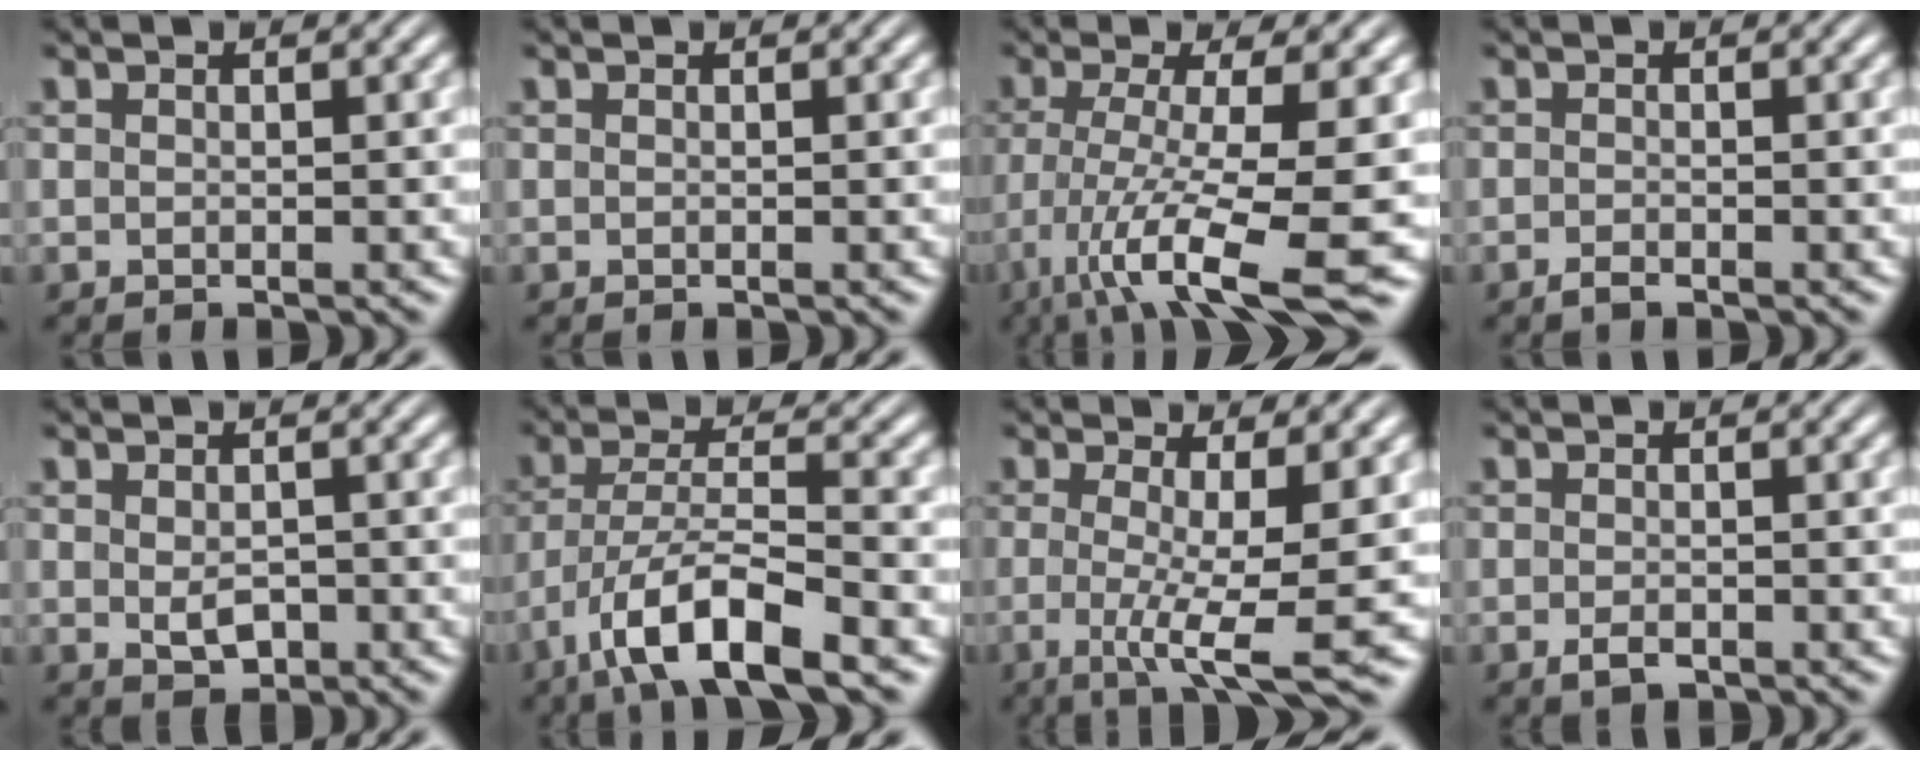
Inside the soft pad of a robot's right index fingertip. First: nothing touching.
{"total": 0.0}
{"total": 9.8, "force": [-4.5, 2.8, 8.2], "torque": [-0.140, -0.036, -0.053]}
{"total": 0.9, "force": [-0.9, -0.1, 0.2], "torque": [-0.004, -0.008, -0.013]}
{"total": 1.7, "force": [-0.4, 0.8, 1.5], "torque": [-0.021, -0.017, 0.008]}
{"total": 6.5, "force": [-3.1, 2.1, 5.3], "torque": [-0.104, -0.026, -0.037]}
{"total": 6.6, "force": [-3.6, 0.9, 5.5], "torque": [-0.102, -0.045, -0.039]}
{"total": 1.4, "force": [-1.1, 0.4, 0.7], "torque": [-0.014, -0.011, -0.011]}